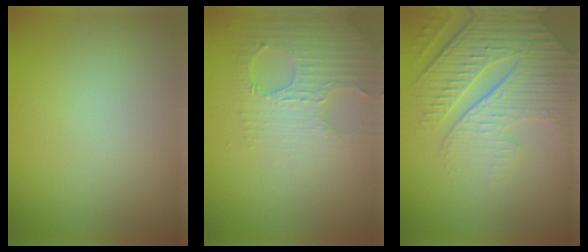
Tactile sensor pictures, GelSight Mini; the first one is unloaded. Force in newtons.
{"total": 2.8, "press": 2.7, "slide": 0.9}
{"total": 5.1, "press": 4.7, "slide": 1.9}